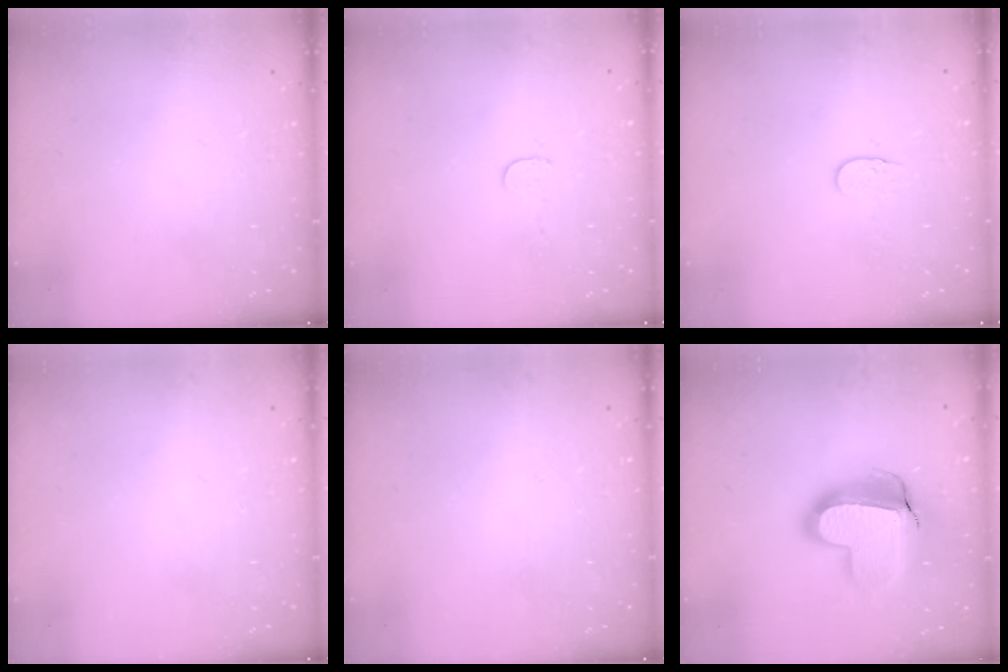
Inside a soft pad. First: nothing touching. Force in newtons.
{"total": 3.4, "press": 3.4, "slide": 0.3}
{"total": 4.1, "press": 4.1, "slide": 0.4}
{"total": 0.0}
{"total": 0.0}
{"total": 19.2, "press": 19.2, "slide": 1.5}